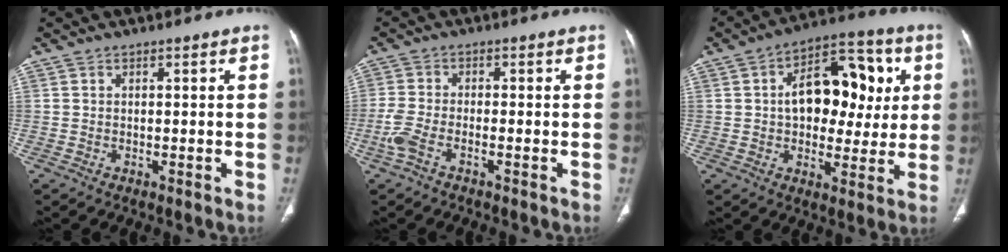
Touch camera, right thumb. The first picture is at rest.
{"total": 4.3, "force": [-2.2, 1.5, 3.5], "torque": [-0.097, 0.008, -0.049]}
{"total": 17.4, "force": [2.8, 11.0, 13.2], "torque": [-0.140, 0.021, 0.040]}